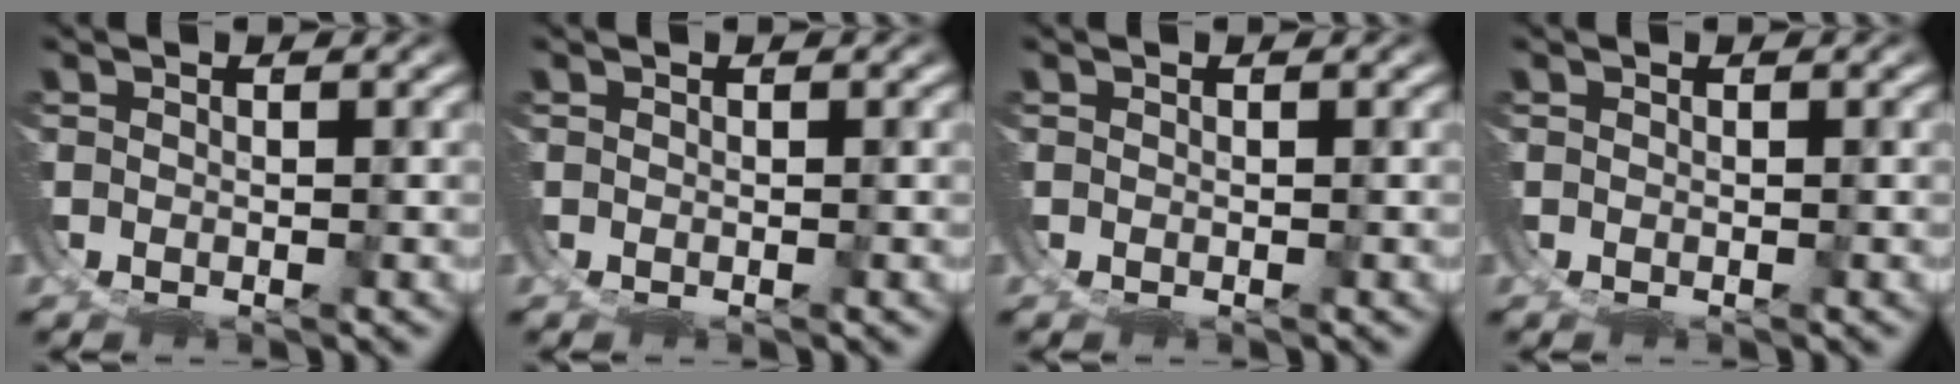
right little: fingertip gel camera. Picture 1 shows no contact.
{"total": 0.0}
{"total": 0.0}
{"total": 0.0}